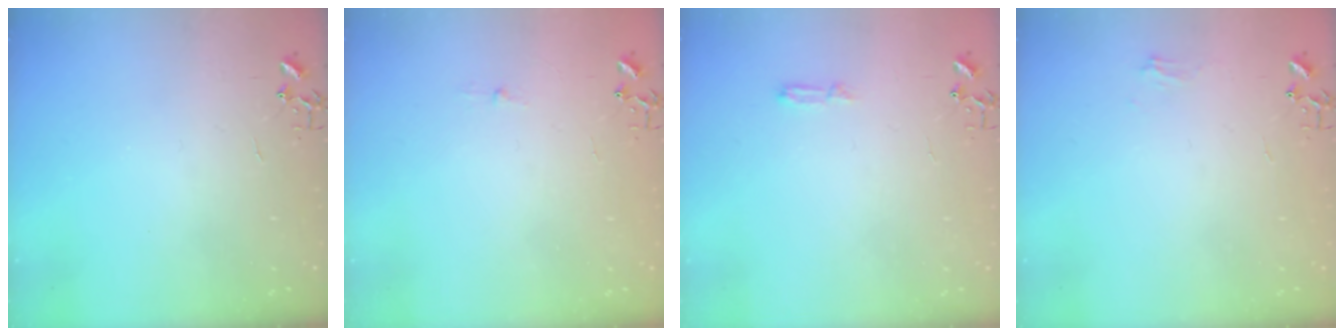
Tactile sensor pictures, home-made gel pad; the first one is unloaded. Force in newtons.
{"total": 2.6, "press": 2.5, "slide": 0.4}
{"total": 4.8, "press": 4.8, "slide": 0.5}
{"total": 6.1, "press": 6.1, "slide": 0.7}